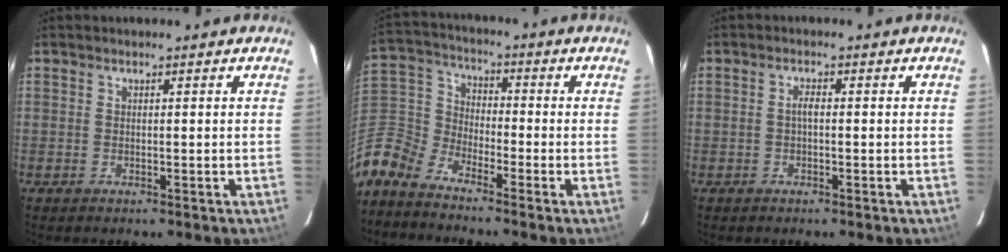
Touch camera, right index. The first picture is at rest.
{"total": 12.0, "force": [-8.5, 7.5, 4.1], "torque": [-0.131, 0.015, -0.198]}
{"total": 1.4, "force": [-0.1, 0.4, 1.3], "torque": [-0.025, 0.006, -0.004]}